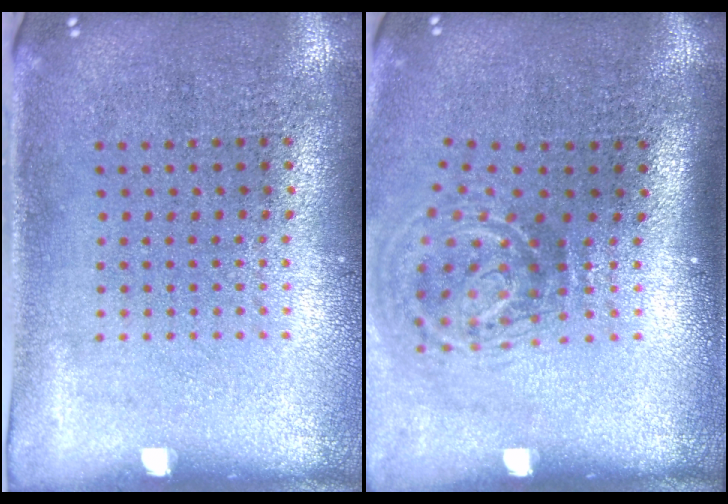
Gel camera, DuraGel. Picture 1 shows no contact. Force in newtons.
{"total": 2.1, "press": 1.2, "slide": 1.6}